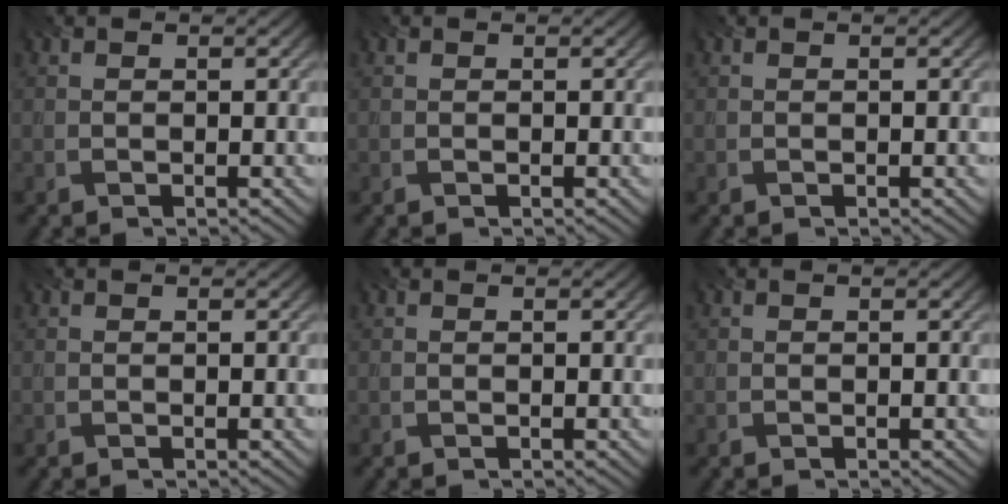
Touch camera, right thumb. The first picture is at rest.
{"total": 0.0}
{"total": 0.0}
{"total": 0.0}
{"total": 0.0}
{"total": 0.0}